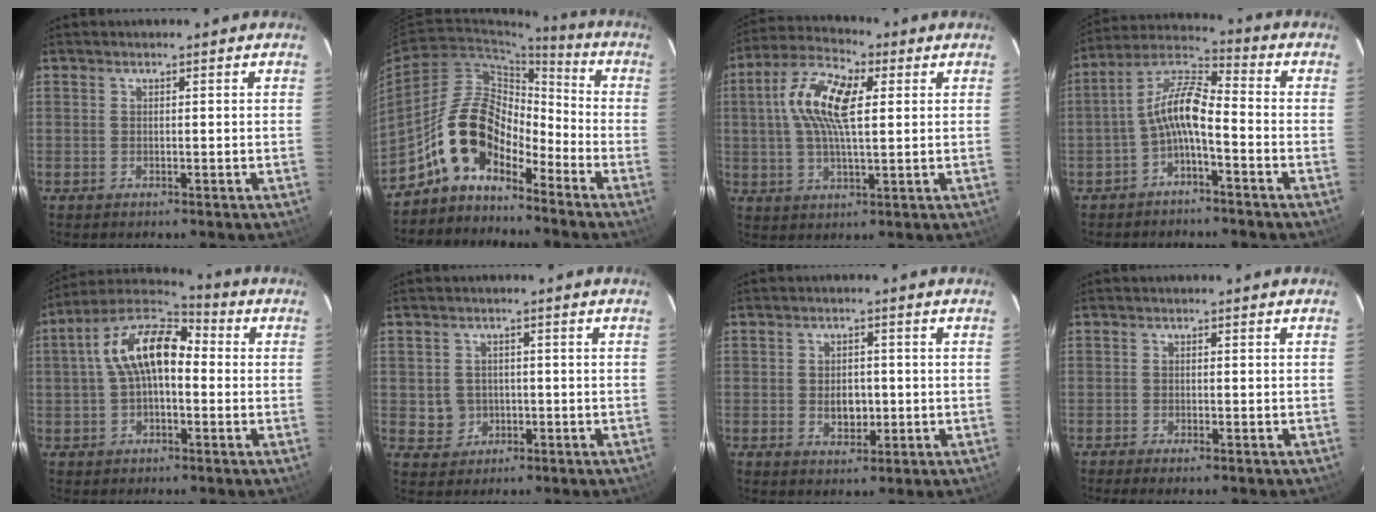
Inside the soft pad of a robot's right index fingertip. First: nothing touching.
{"total": 12.1, "force": [-8.3, 5.5, 6.9], "torque": [-0.127, 0.027, -0.165]}
{"total": 12.1, "force": [2.6, 4.6, 10.9], "torque": [-0.213, 0.023, 0.039]}
{"total": 8.2, "force": [-3.1, 2.3, 7.2], "torque": [-0.164, 0.021, -0.062]}
{"total": 12.7, "force": [0.7, 6.9, 10.7], "torque": [-0.201, 0.033, 0.004]}
{"total": 4.2, "force": [-0.5, 4.1, 0.8], "torque": [-0.025, 0.010, 0.005]}
{"total": 4.3, "force": [-0.5, 3.0, 3.1], "torque": [-0.052, 0.000, -0.003]}
{"total": 1.7, "force": [-1.2, 0.2, 1.1], "torque": [-0.026, -0.002, -0.023]}